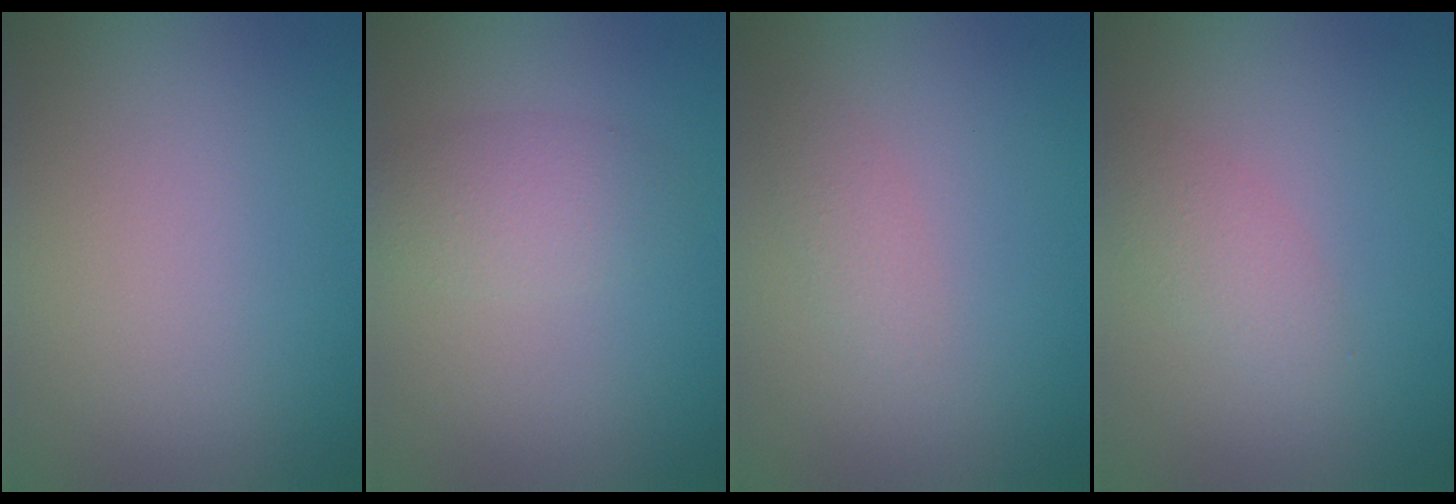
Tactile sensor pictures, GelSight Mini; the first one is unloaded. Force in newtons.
{"total": 2.8, "press": 2.8, "slide": 0.2}
{"total": 1.3, "press": 1.3, "slide": 0.0}
{"total": 2.0, "press": 2.0, "slide": 0.1}